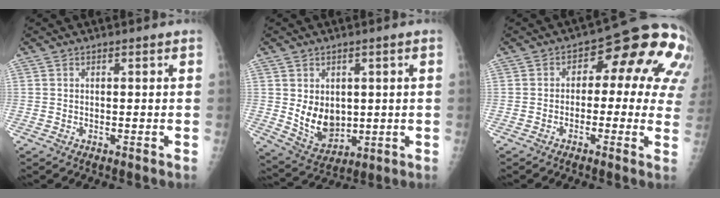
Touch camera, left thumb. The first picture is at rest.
{"total": 8.8, "force": [0.5, 6.6, 5.8], "torque": [-0.065, -0.019, 0.034]}
{"total": 16.7, "force": [3.1, 8.5, 14.0], "torque": [-0.119, 0.023, 0.022]}